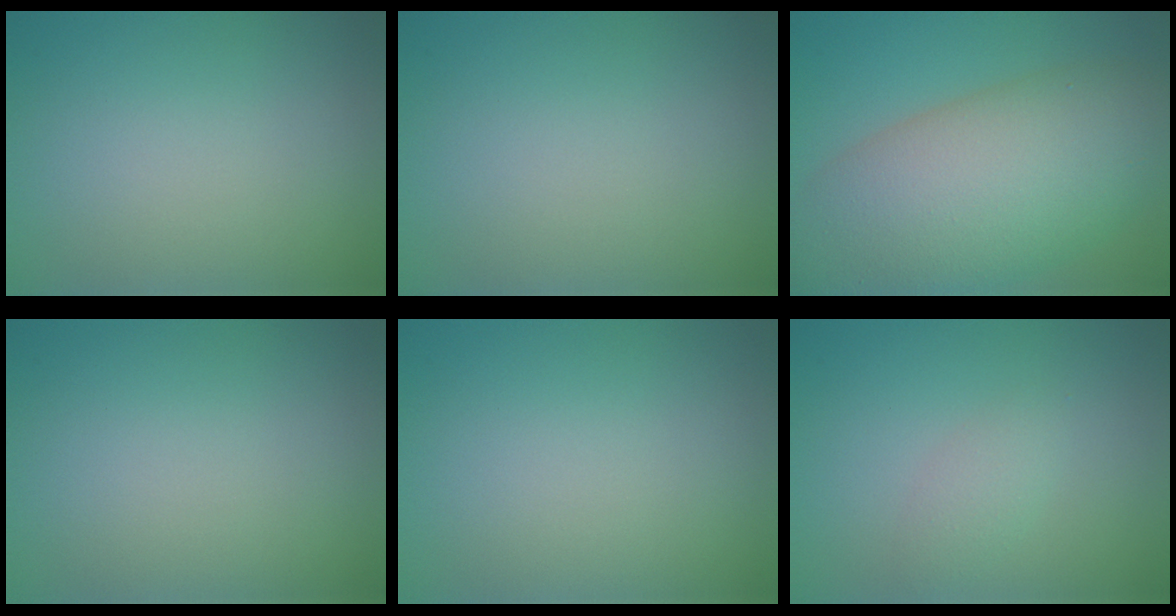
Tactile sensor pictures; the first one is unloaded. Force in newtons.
{"total": 0.0}
{"total": 12.1, "press": 12.1, "slide": 0.6}
{"total": 0.0}
{"total": 0.0}
{"total": 1.4, "press": 1.4, "slide": 0.1}